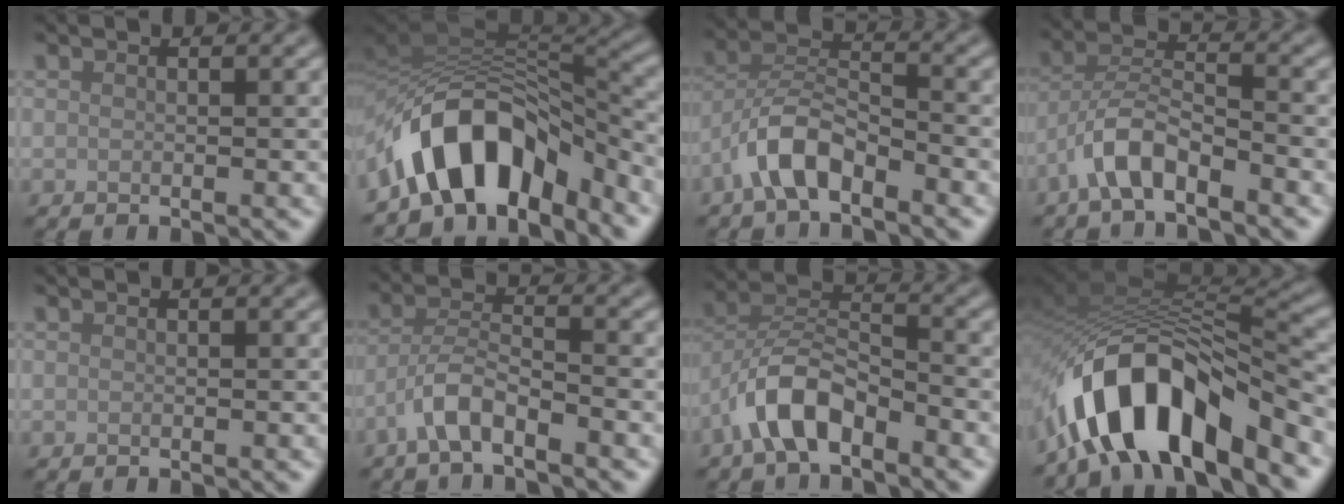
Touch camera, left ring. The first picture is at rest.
{"total": 10.7, "force": [-6.6, 5.1, 6.7], "torque": [-0.090, 0.011, -0.115]}
{"total": 5.0, "force": [-3.3, 1.8, 3.2], "torque": [-0.056, 0.015, -0.070]}
{"total": 4.6, "force": [-3.2, 1.2, 3.1], "torque": [-0.056, 0.014, -0.067]}
{"total": 0.0}
{"total": 3.7, "force": [-2.6, 0.8, 2.5], "torque": [-0.049, 0.012, -0.058]}
{"total": 5.7, "force": [-3.6, 2.2, 3.7], "torque": [-0.064, 0.014, -0.076]}
{"total": 11.7, "force": [-7.3, 4.4, 8.0], "torque": [-0.126, 0.003, -0.128]}